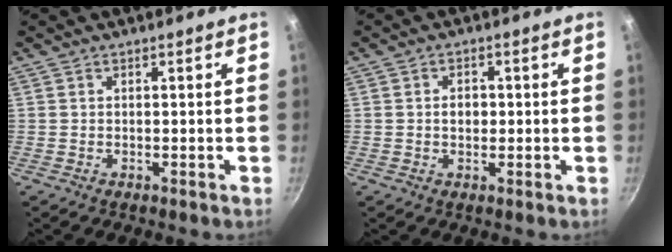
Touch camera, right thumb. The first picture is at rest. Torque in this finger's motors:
{"motor_torque": [0.66, 0.66, 0.40, -0.24, 0.00]}